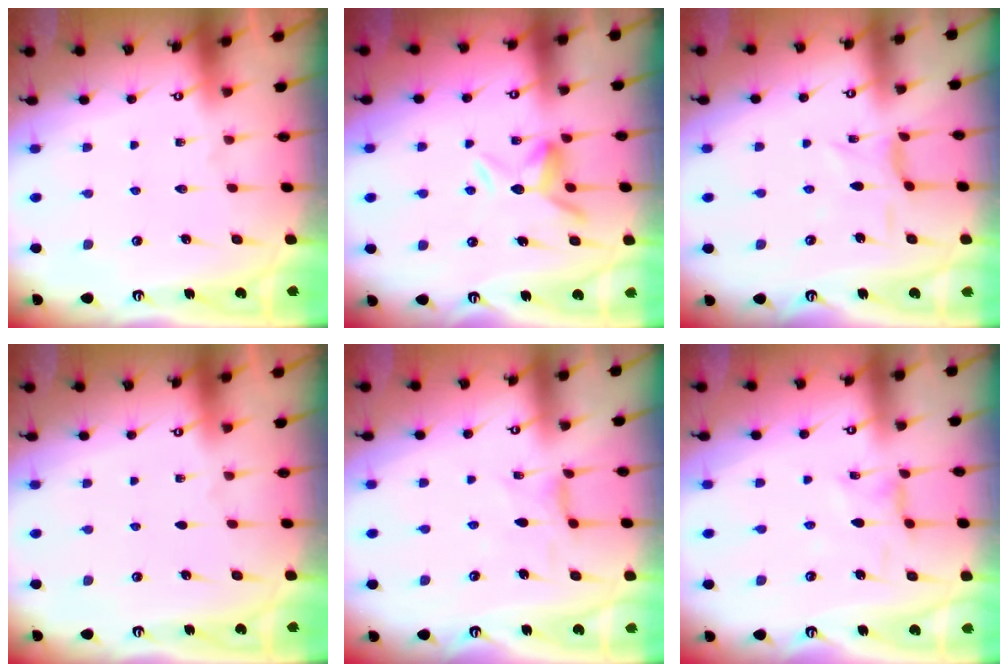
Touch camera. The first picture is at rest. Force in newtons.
{"total": 8.4, "press": 8.4, "slide": 1.0}
{"total": 2.9, "press": 2.8, "slide": 0.7}
{"total": 0.0}
{"total": 1.2, "press": 1.1, "slide": 0.4}
{"total": 0.9, "press": 0.9, "slide": 0.3}